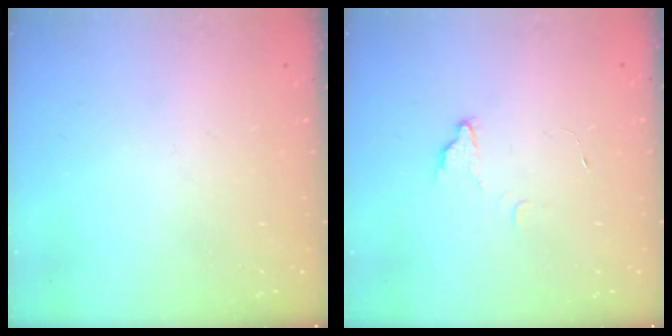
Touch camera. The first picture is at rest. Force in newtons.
{"total": 2.2, "press": 2.2, "slide": 0.2}